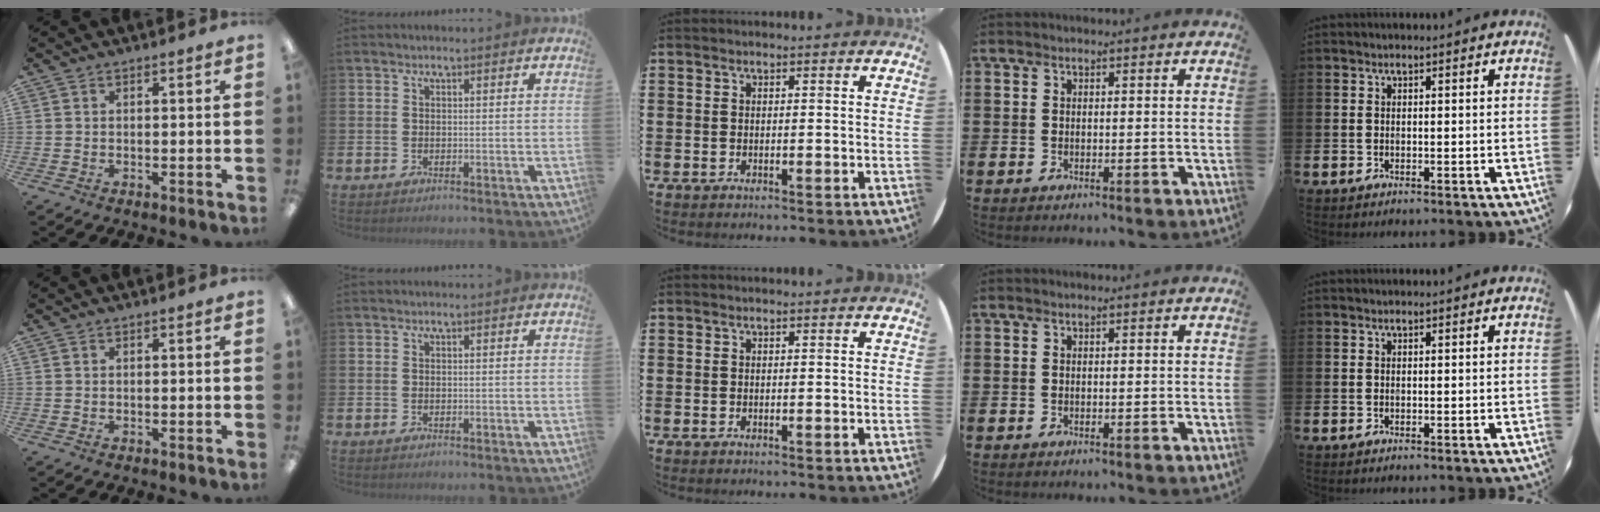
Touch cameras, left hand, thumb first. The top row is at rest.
{}